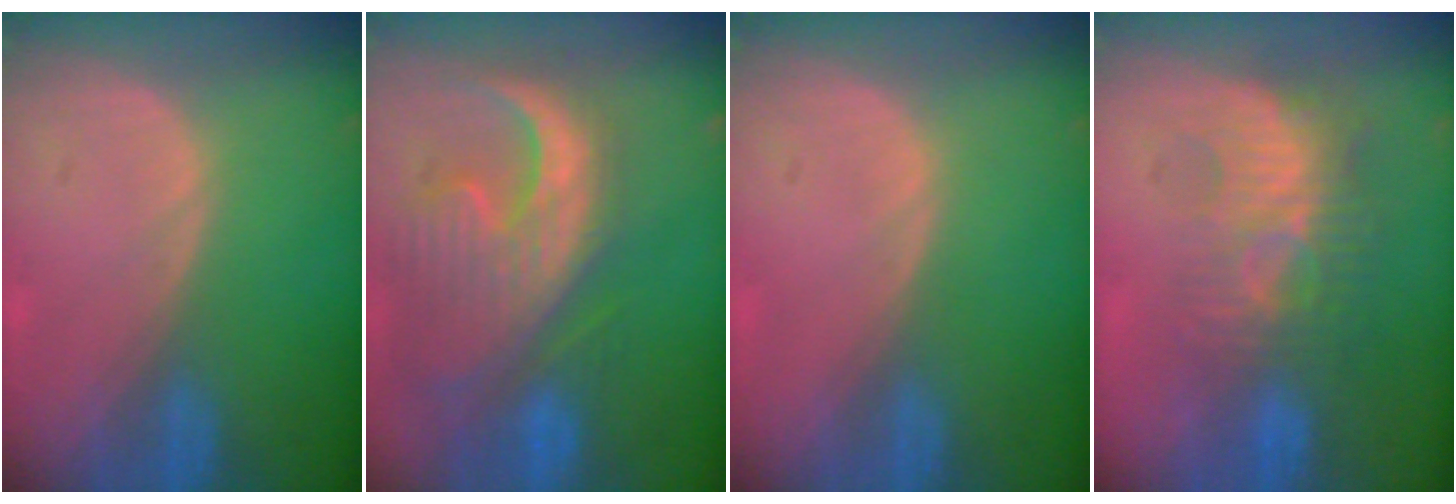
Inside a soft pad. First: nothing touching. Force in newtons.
{"total": 13.4, "press": 11.4, "slide": 7.0}
{"total": 0.0}
{"total": 9.4, "press": 8.5, "slide": 4.1}